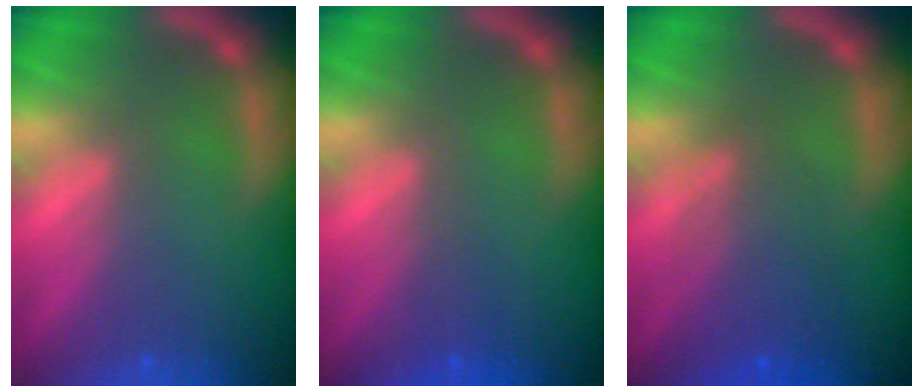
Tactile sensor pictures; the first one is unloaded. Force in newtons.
{"total": 1.0}
{"total": 4.6}